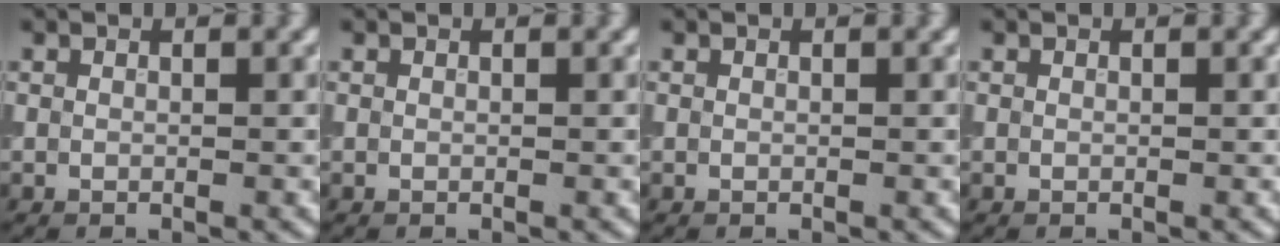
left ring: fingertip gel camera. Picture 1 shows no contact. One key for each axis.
{"total": 0.0}
{"total": 0.0}
{"total": 0.0}